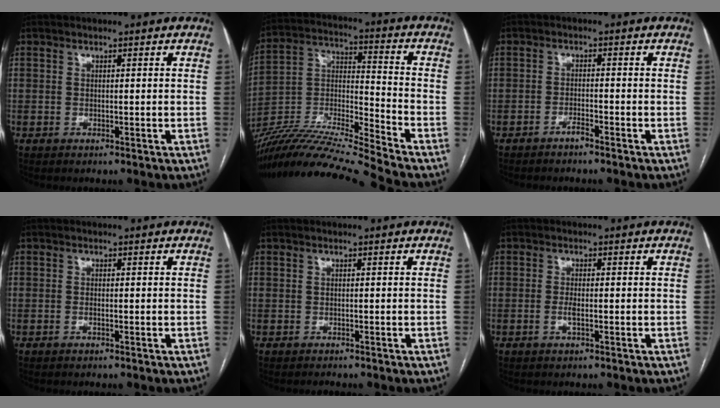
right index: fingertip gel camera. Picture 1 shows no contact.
{"total": 18.8, "force": [-17.2, -2.4, 7.2], "torque": [-0.143, 0.010, -0.314]}
{"total": 1.7, "force": [-1.5, 0.1, 0.8], "torque": [-0.016, 0.001, -0.027]}
{"total": 0.6, "force": [-0.2, 0.2, 0.5], "torque": [-0.011, 0.000, -0.003]}
{"total": 0.8, "force": [-0.7, 0.3, 0.1], "torque": [-0.007, -0.001, -0.010]}
{"total": 1.8, "force": [-0.5, 0.5, 1.7], "torque": [-0.034, -0.001, -0.009]}